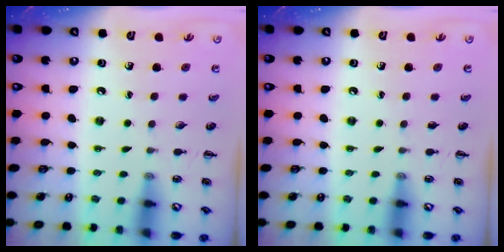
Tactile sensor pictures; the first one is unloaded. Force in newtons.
{"total": 0.0}